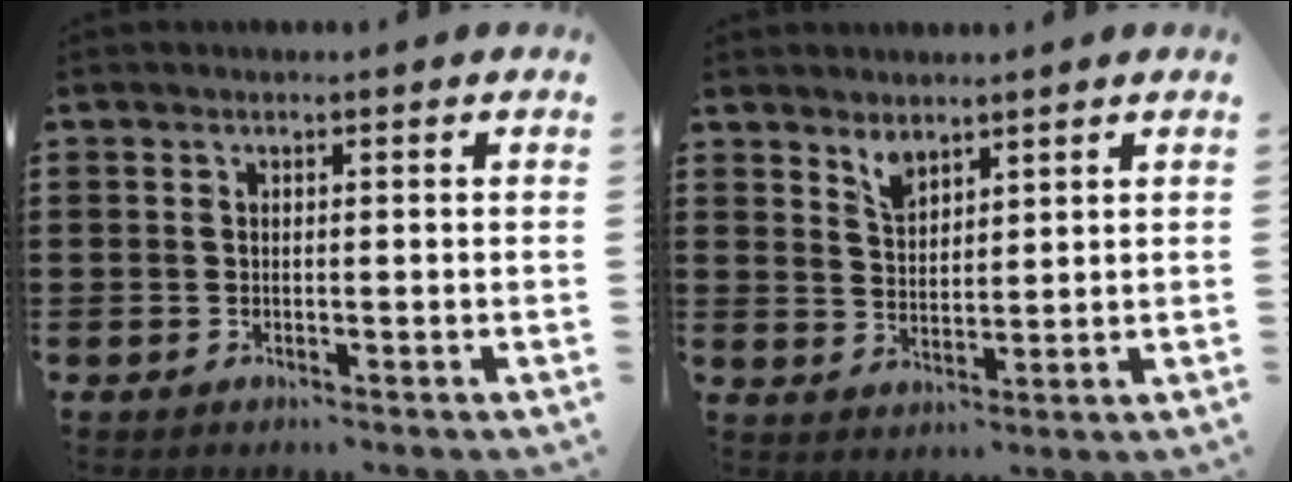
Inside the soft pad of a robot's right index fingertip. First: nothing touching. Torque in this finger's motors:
{"motor_torque": [0.04, -0.03, 0.10, 0.01]}